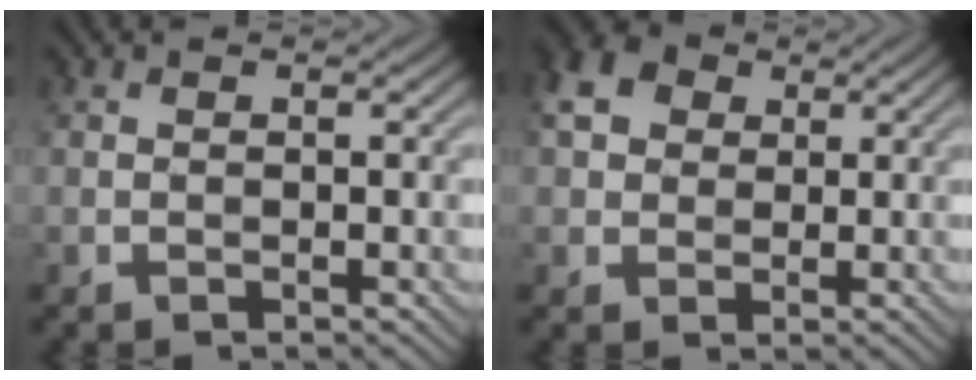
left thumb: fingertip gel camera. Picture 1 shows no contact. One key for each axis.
{"total": 5.6, "fx": 1.8, "fy": 4.5, "fz": 2.9, "tx": -0.077, "ty": 0.014, "tz": 0.026}